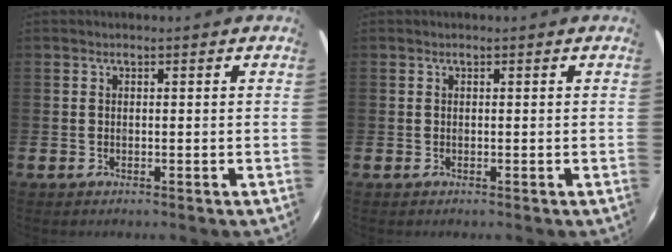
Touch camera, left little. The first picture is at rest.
{"total": 0.0}